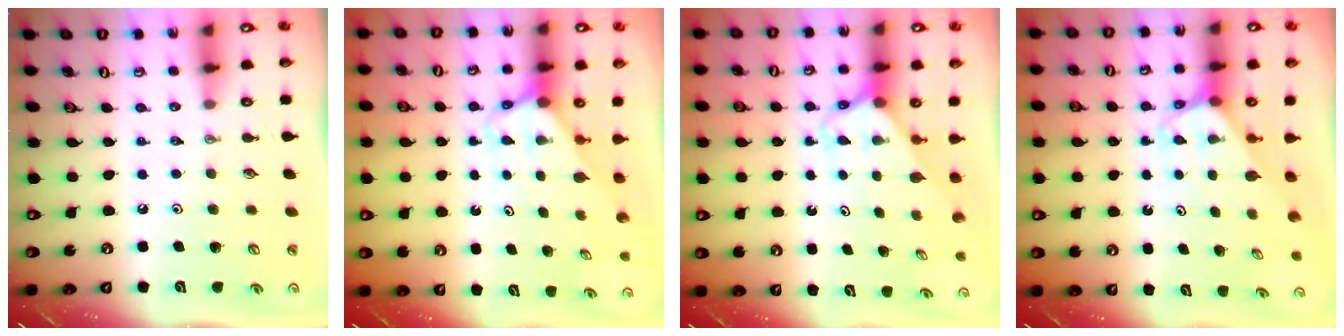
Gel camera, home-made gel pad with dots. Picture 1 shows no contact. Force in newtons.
{"total": 2.6, "press": 2.6, "slide": 0.1}
{"total": 2.7, "press": 2.7, "slide": 0.1}
{"total": 2.8, "press": 2.8, "slide": 0.1}